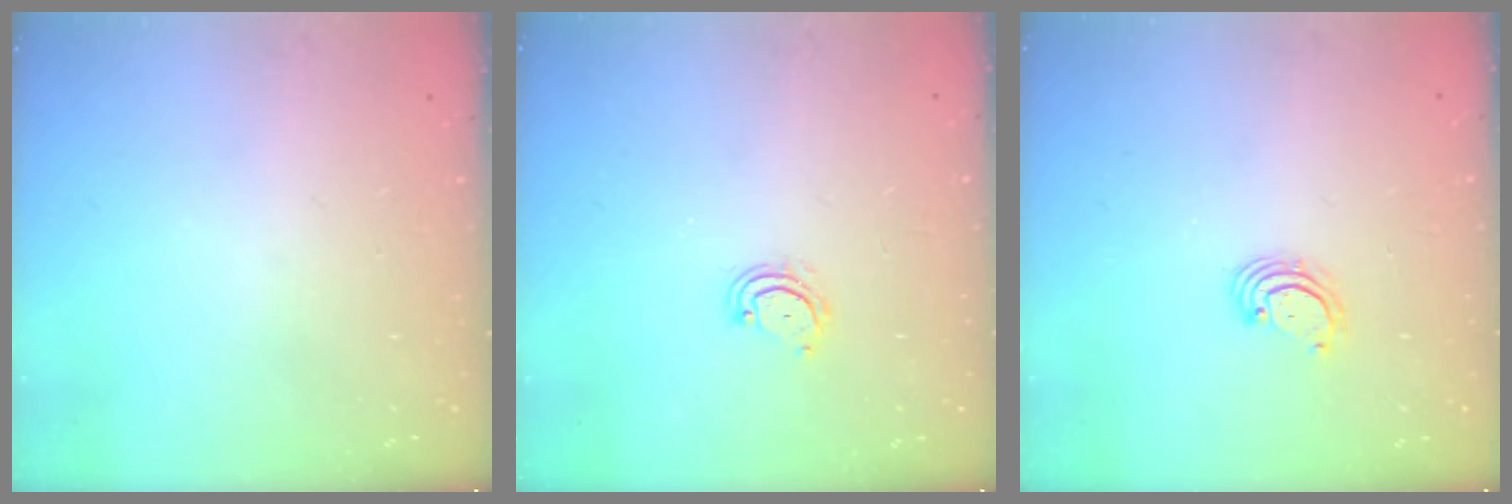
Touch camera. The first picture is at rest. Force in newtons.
{"total": 4.0, "press": 4.0, "slide": 0.3}
{"total": 2.5, "press": 2.5, "slide": 0.3}